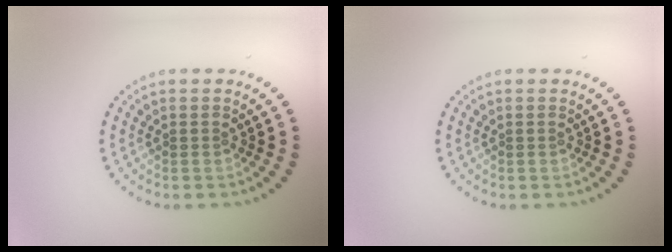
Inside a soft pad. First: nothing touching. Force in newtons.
{"total": 0.0}